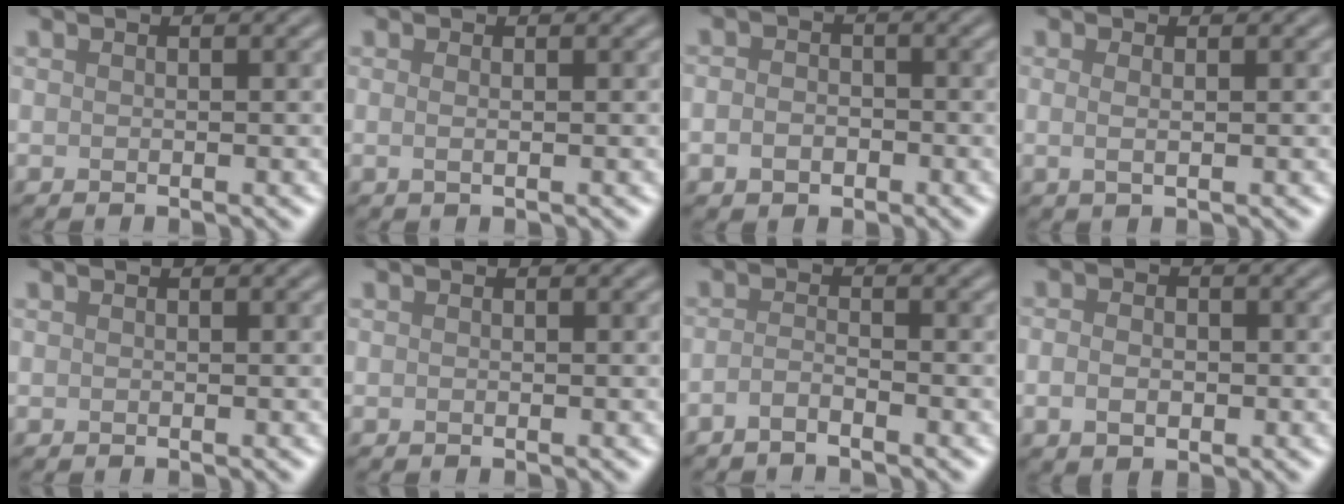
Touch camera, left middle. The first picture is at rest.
{"total": 0.8, "force": [0.1, 0.3, 0.7], "torque": [-0.013, 0.000, -0.002]}
{"total": 2.1, "force": [-0.8, 1.6, 1.1], "torque": [-0.019, -0.001, -0.020]}
{"total": 1.1, "force": [0.1, 0.3, 1.0], "torque": [-0.019, -0.001, 0.000]}
{"total": 0.0}
{"total": 0.0}
{"total": 1.5, "force": [-1.1, 0.3, 1.0], "torque": [-0.019, 0.000, -0.028]}
{"total": 2.4, "force": [-0.5, 1.7, 1.6], "torque": [-0.023, -0.004, -0.011]}